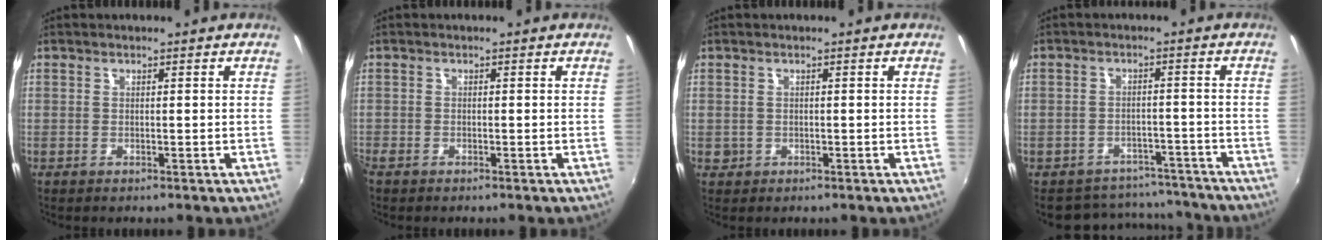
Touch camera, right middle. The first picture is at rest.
{"total": 2.1, "force": [-1.4, 1.2, 1.0], "torque": [-0.021, -0.006, -0.026]}
{"total": 2.4, "force": [-0.2, 2.2, 0.9], "torque": [-0.014, 0.000, 0.000]}
{"total": 11.2, "force": [-9.2, 6.0, 1.9], "torque": [-0.047, 0.035, -0.110]}